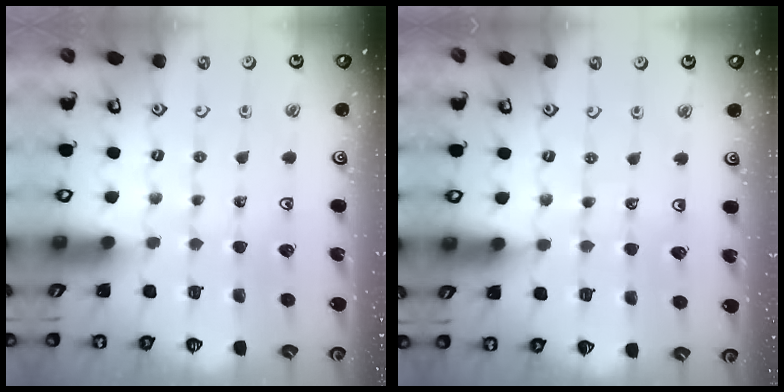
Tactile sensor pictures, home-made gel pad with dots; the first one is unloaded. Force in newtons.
{"total": 3.9, "press": 3.9, "slide": 0.3}